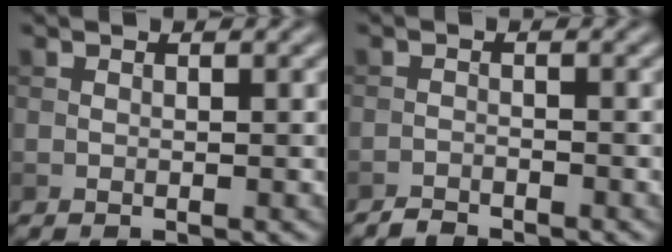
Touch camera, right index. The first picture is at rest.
{"total": 1.4, "force": [-1.4, 0.2, 0.1], "torque": [0.000, 0.003, -0.029]}